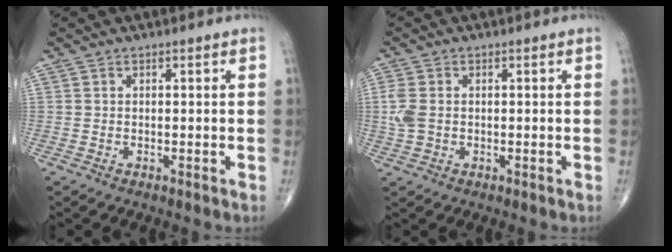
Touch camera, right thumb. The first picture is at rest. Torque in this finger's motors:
{"motor_torque": [0.10, -0.06, 0.31, -0.02, 0.03]}